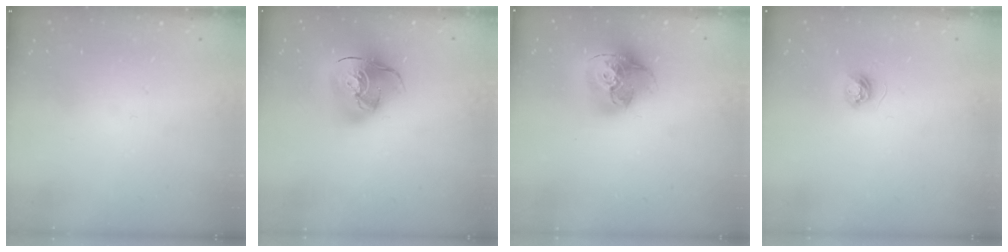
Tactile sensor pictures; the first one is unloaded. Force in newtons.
{"total": 17.2, "press": 17.1, "slide": 2.0}
{"total": 17.5, "press": 17.4, "slide": 2.0}
{"total": 4.0, "press": 4.0, "slide": 0.4}